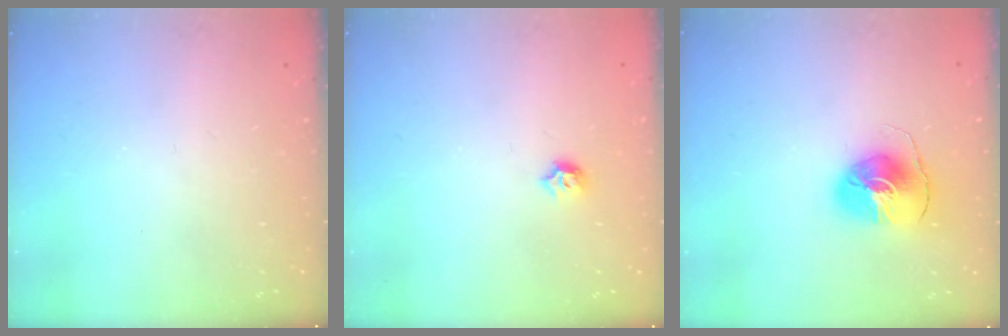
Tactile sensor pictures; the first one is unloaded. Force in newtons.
{"total": 4.9, "press": 4.8, "slide": 0.9}
{"total": 8.3, "press": 8.2, "slide": 0.9}